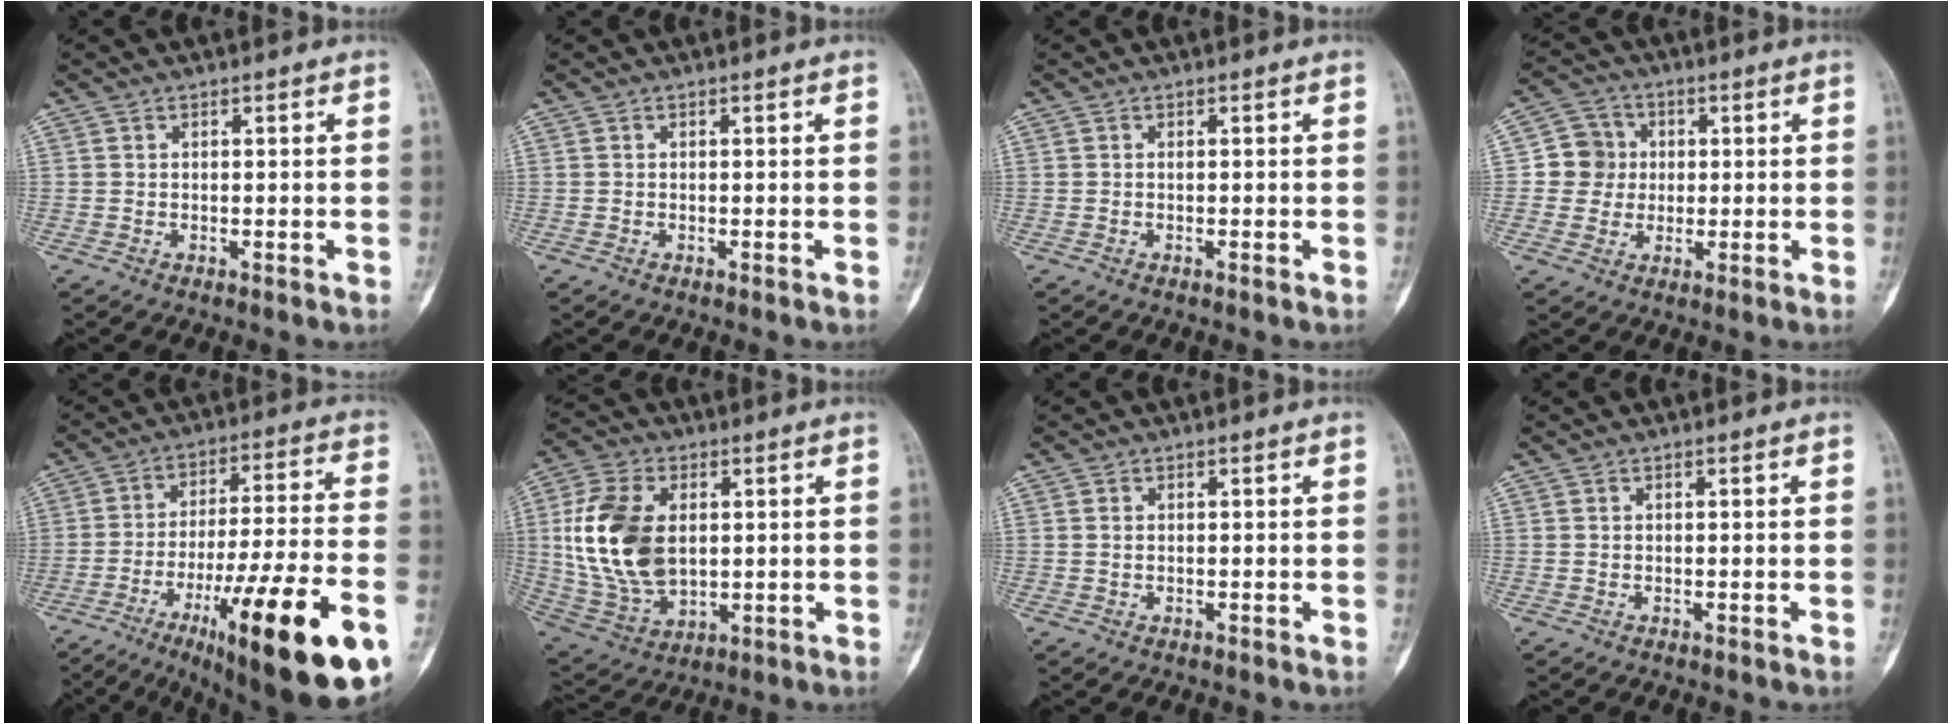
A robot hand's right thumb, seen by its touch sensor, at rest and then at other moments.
{"total": 0.0}
{"total": 0.0}
{"total": 6.7, "force": [0.3, 6.6, 1.4], "torque": [0.013, 0.011, -0.004]}
{"total": 26.3, "force": [-12.4, 4.9, 22.7], "torque": [-0.307, 0.041, -0.185]}
{"total": 17.8, "force": [2.2, 11.3, 13.6], "torque": [-0.265, -0.010, 0.052]}
{"total": 0.8, "force": [0.2, 0.5, 0.5], "torque": [-0.014, 0.003, 0.005]}
{"total": 0.0}